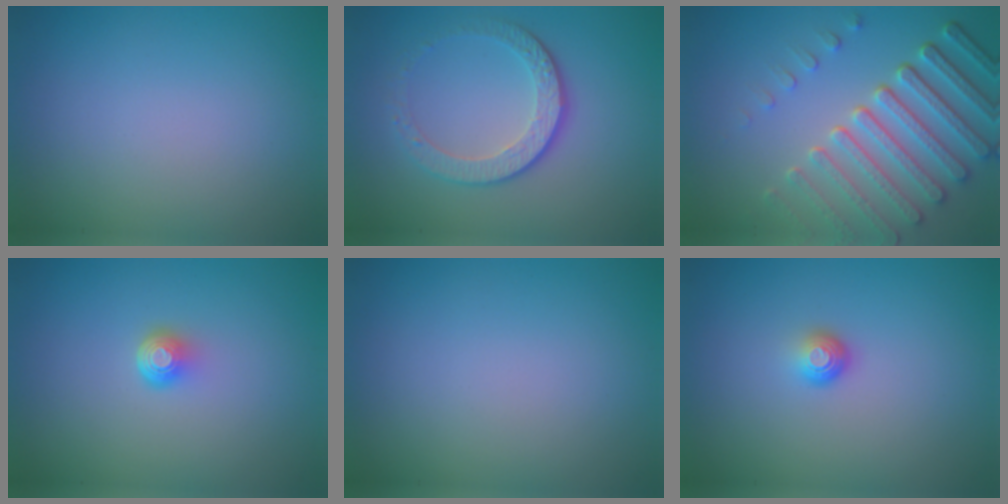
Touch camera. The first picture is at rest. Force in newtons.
{"total": 4.2, "press": 3.1, "slide": 2.8}
{"total": 7.4, "press": 5.6, "slide": 4.9}
{"total": 2.0, "press": 1.3, "slide": 1.6}
{"total": 0.0}
{"total": 1.5, "press": 1.0, "slide": 1.1}